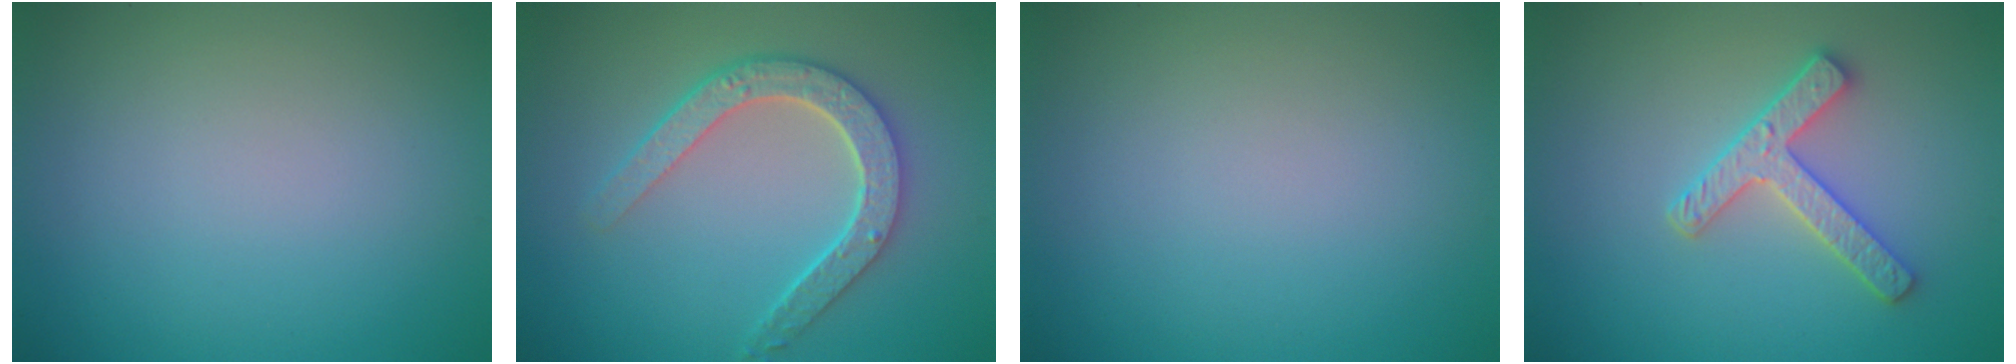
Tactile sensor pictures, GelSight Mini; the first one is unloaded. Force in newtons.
{"total": 4.6, "press": 3.7, "slide": 2.8}
{"total": 0.0}
{"total": 3.1, "press": 2.9, "slide": 1.1}